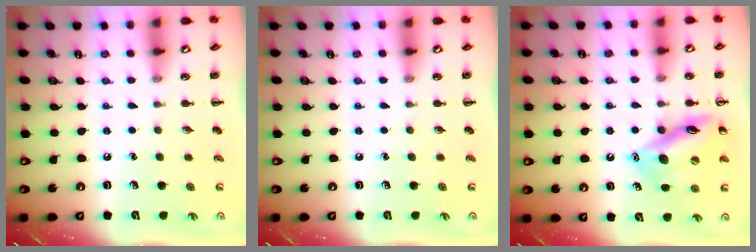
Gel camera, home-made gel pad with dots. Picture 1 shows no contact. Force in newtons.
{"total": 0.0}
{"total": 14.2, "press": 14.1, "slide": 1.1}